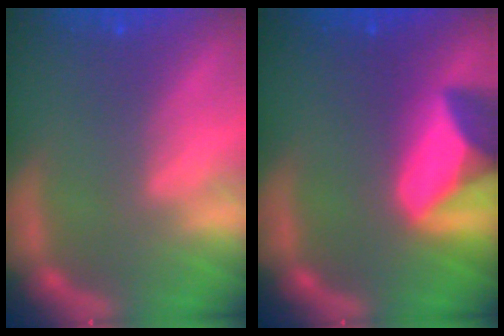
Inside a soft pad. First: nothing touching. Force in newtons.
{"total": 10.0}